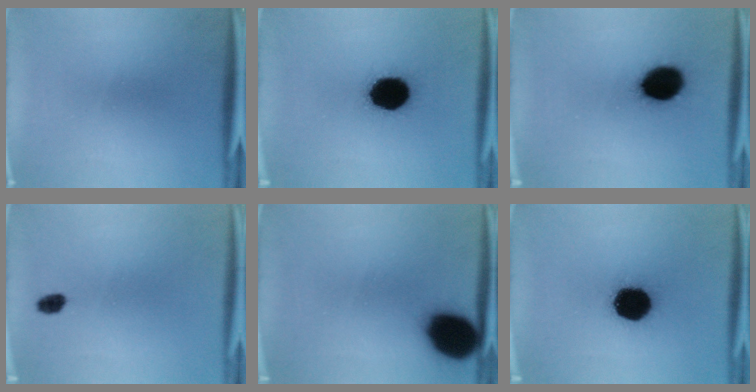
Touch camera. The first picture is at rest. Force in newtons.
{"total": 16.1}
{"total": 14.3}
{"total": 2.1}
{"total": 14.7}
{"total": 16.2}